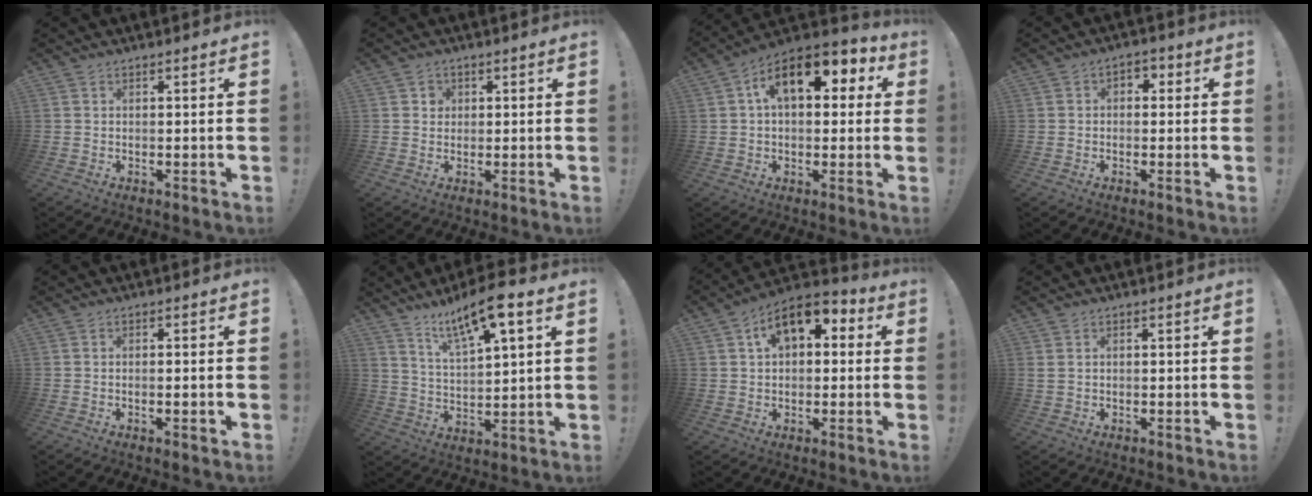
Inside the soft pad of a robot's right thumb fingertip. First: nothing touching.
{"total": 2.4, "force": [0.7, 2.2, 0.5], "torque": [-0.003, -0.002, 0.010]}
{"total": 14.5, "force": [5.0, 7.8, 11.1], "torque": [-0.172, -0.004, 0.084]}
{"total": 3.1, "force": [-1.0, 2.4, 1.7], "torque": [-0.020, 0.008, -0.020]}
{"total": 1.4, "force": [-0.4, -0.1, 1.4], "torque": [-0.023, 0.000, -0.007]}
{"total": 12.5, "force": [8.2, 2.9, 9.0], "torque": [-0.150, -0.040, 0.134]}
{"total": 11.0, "force": [4.4, 6.5, 7.6], "torque": [-0.118, -0.005, 0.082]}
{"total": 1.0, "force": [0.5, 0.5, 0.7], "torque": [-0.016, 0.002, 0.010]}